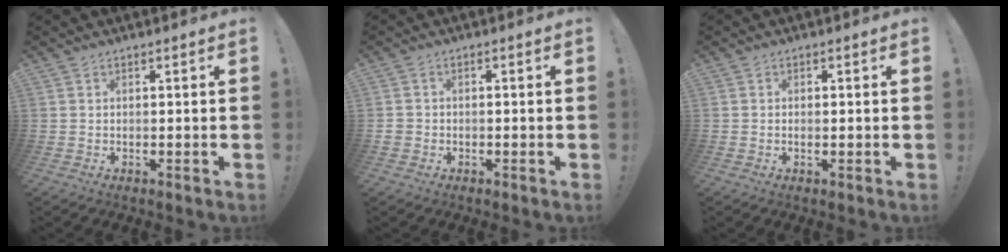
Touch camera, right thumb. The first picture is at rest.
{"total": 1.9, "force": [-1.1, 1.3, 0.8], "torque": [-0.014, 0.009, -0.019]}
{"total": 0.8, "force": [-0.2, 0.1, 0.8], "torque": [-0.009, -0.003, -0.005]}